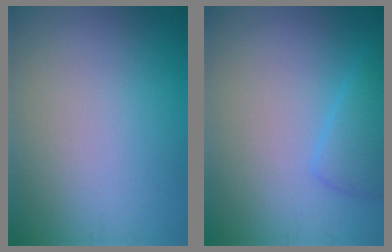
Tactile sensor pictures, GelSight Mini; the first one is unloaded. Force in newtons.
{"total": 2.4, "press": 2.4, "slide": 0.1}